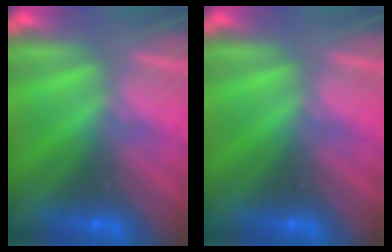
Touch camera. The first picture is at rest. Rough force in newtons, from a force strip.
{"total": 0.0}